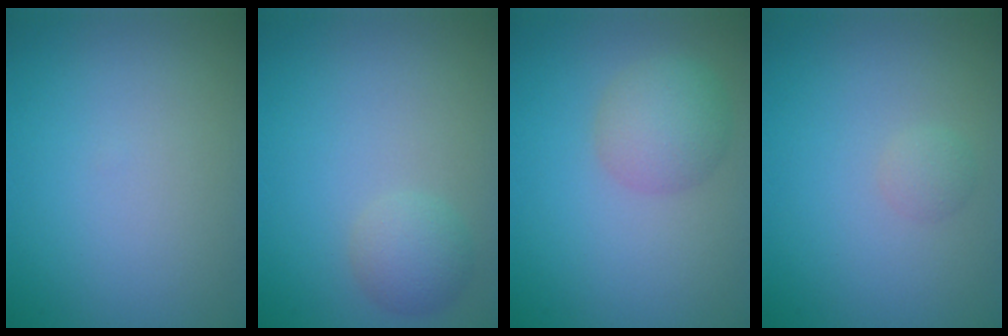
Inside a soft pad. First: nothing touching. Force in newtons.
{"total": 2.1, "press": 2.1, "slide": 0.0}
{"total": 3.3, "press": 3.3, "slide": 0.0}
{"total": 0.9, "press": 0.9, "slide": 0.1}